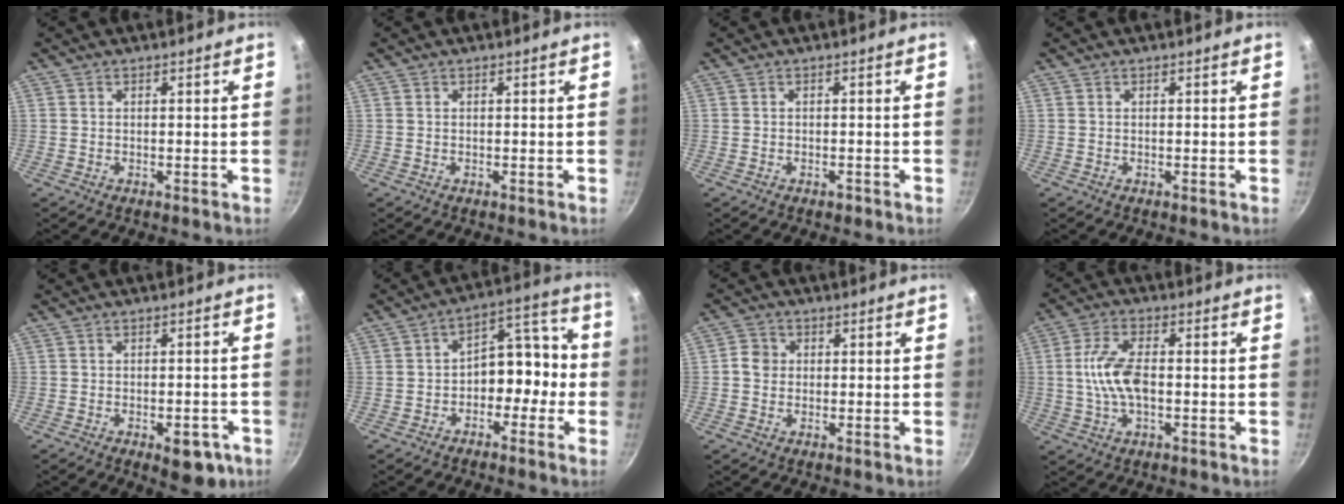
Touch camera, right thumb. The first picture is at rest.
{"total": 0.0}
{"total": 0.8, "force": [-0.6, 0.4, 0.3], "torque": [-0.002, 0.003, -0.011]}
{"total": 0.0}
{"total": 6.1, "force": [-3.0, 2.8, 4.4], "torque": [-0.039, 0.011, -0.035]}
{"total": 11.0, "force": [-2.4, 7.1, 8.1], "torque": [-0.071, 0.052, -0.049]}
{"total": 3.4, "force": [0.1, 3.1, 1.4], "torque": [-0.013, 0.006, -0.005]}
{"total": 9.0, "force": [-0.2, 4.3, 7.8], "torque": [-0.165, 0.013, -0.005]}